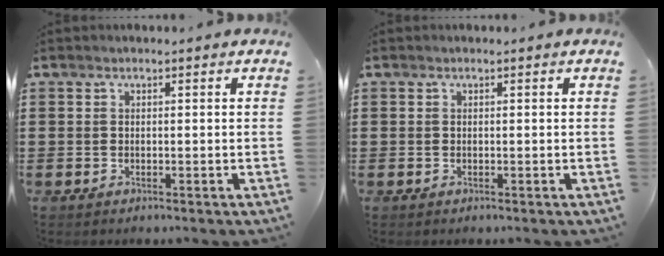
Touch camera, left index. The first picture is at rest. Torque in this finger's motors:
{"motor_torque": [0.00, 0.00, -0.01, 0.02]}